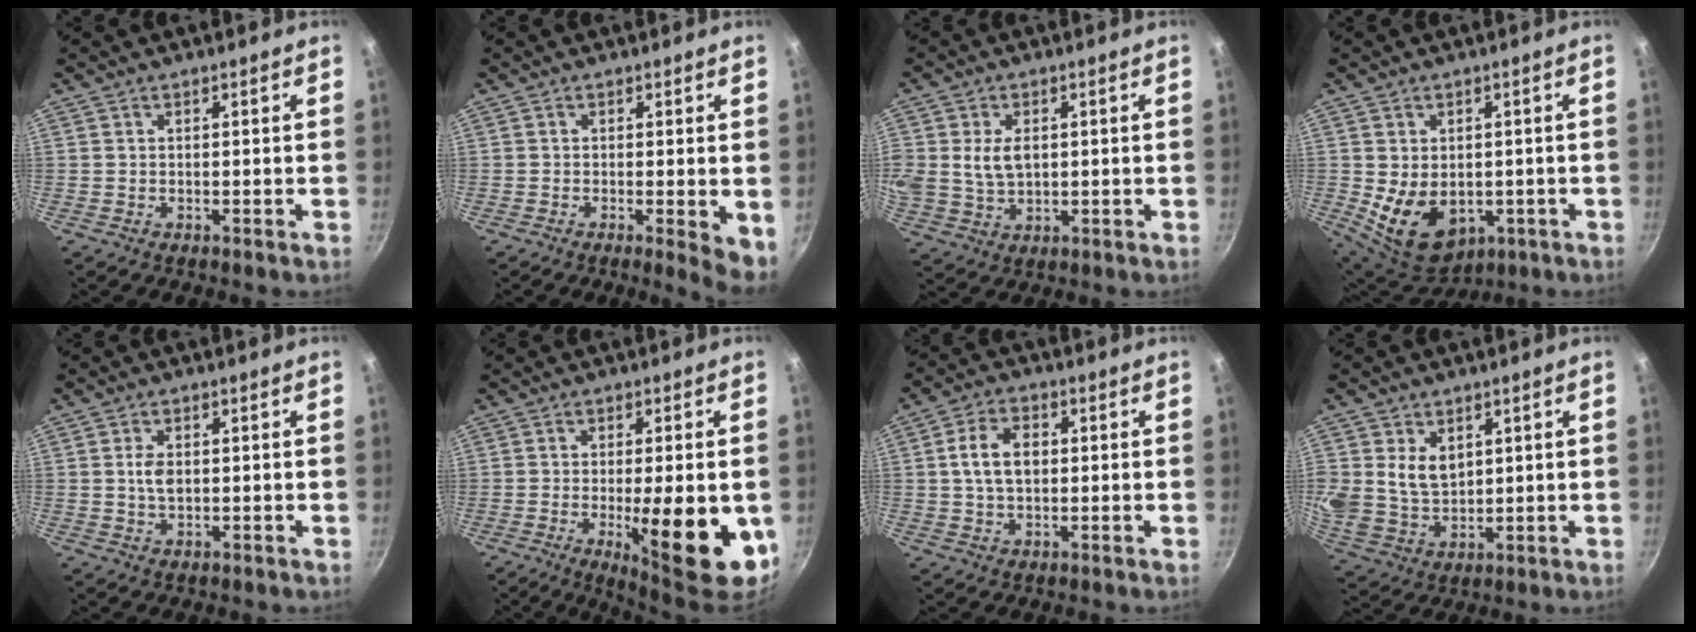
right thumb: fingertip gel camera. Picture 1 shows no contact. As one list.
[{"total": 4.8, "force": [-0.8, 1.3, 4.5], "torque": [-0.053, -0.007, -0.010]}, {"total": 8.9, "force": [1.3, 6.4, 6.0], "torque": [-0.111, 0.001, 0.028]}, {"total": 11.6, "force": [-1.5, 8.4, 8.0], "torque": [-0.109, -0.014, 0.005]}, {"total": 3.3, "force": [0.2, 2.0, 2.6], "torque": [-0.042, 0.000, 0.003]}, {"total": 16.0, "force": [-4.0, 4.5, 14.9], "torque": [-0.186, -0.001, -0.046]}, {"total": 7.9, "force": [0.8, 5.3, 5.9], "torque": [-0.094, 0.014, 0.010]}, {"total": 9.9, "force": [3.0, 7.4, 5.9], "torque": [-0.102, -0.022, 0.069]}]